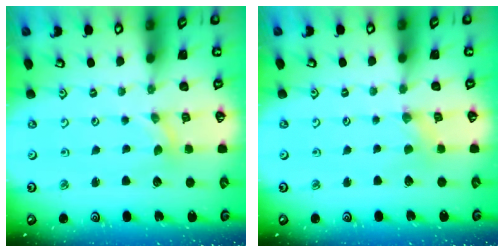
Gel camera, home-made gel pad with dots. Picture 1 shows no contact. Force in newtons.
{"total": 0.9, "press": 0.9, "slide": 0.3}